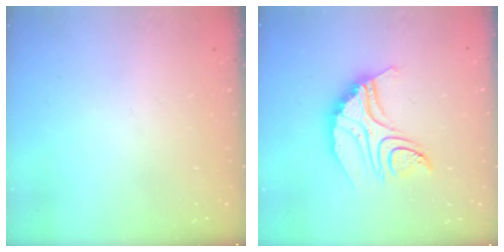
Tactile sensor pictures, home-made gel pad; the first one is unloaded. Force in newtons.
{"total": 12.3, "press": 12.2, "slide": 1.0}